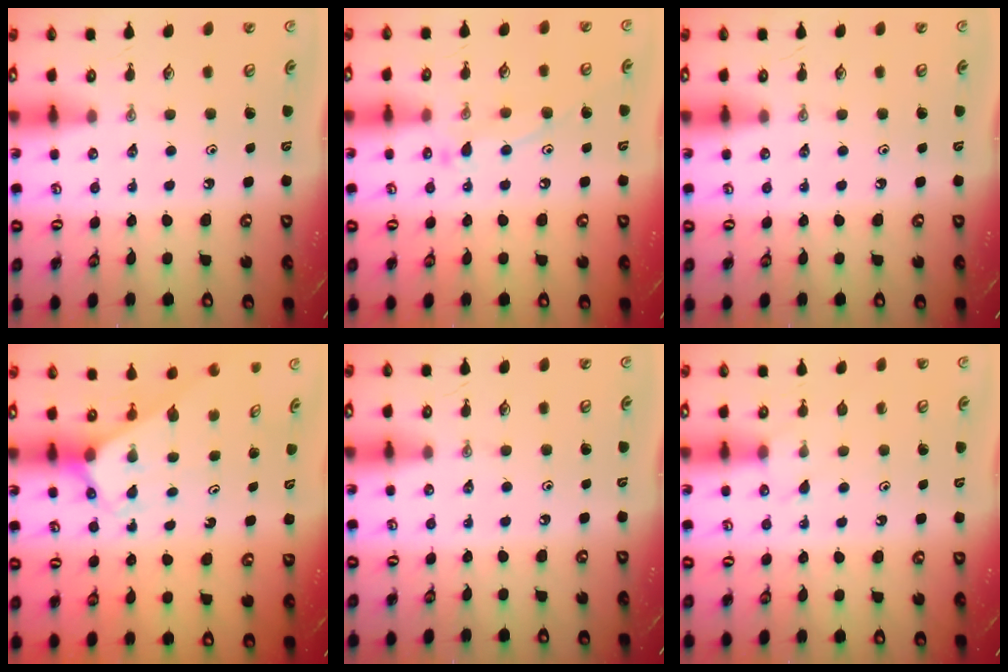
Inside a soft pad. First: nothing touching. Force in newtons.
{"total": 10.4, "press": 10.4, "slide": 0.8}
{"total": 0.0}
{"total": 2.6, "press": 2.6, "slide": 0.2}
{"total": 0.0}
{"total": 5.6, "press": 5.6, "slide": 0.5}